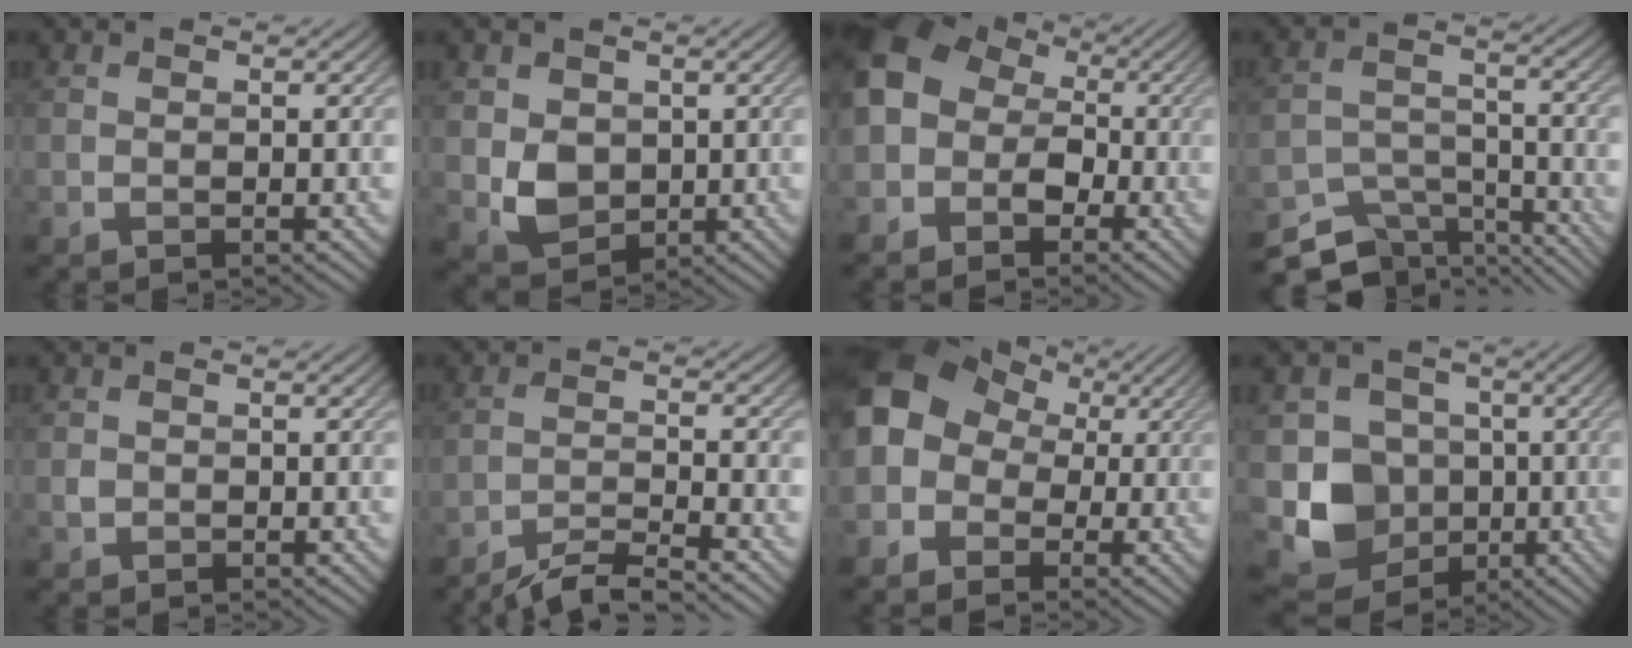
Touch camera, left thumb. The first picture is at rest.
{"total": 4.6, "force": [0.6, 3.8, 2.4], "torque": [-0.056, -0.009, 0.011]}
{"total": 8.6, "force": [-1.7, 7.2, 4.4], "torque": [-0.097, -0.004, -0.048]}
{"total": 10.3, "force": [-8.9, 3.7, 3.5], "torque": [-0.068, -0.015, -0.135]}
{"total": 0.6, "force": [0.0, 0.6, 0.1], "torque": [0.000, -0.001, -0.004]}
{"total": 5.1, "force": [-4.5, 0.5, 2.3], "torque": [-0.040, 0.004, -0.086]}
{"total": 9.6, "force": [0.1, 8.5, 4.5], "torque": [-0.110, -0.013, -0.024]}
{"total": 8.4, "force": [-1.7, 7.5, 3.4], "torque": [-0.079, -0.018, -0.040]}